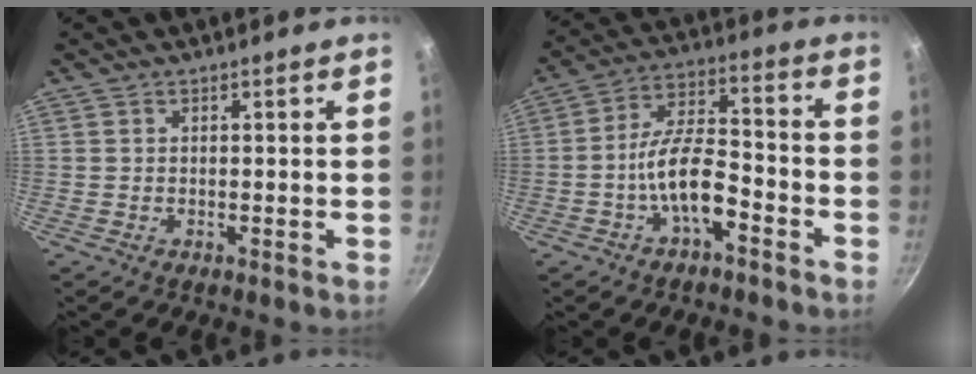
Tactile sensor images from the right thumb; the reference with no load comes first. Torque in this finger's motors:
{"motor_torque": [2.67, 1.38, 1.64, -1.12, 0.37]}